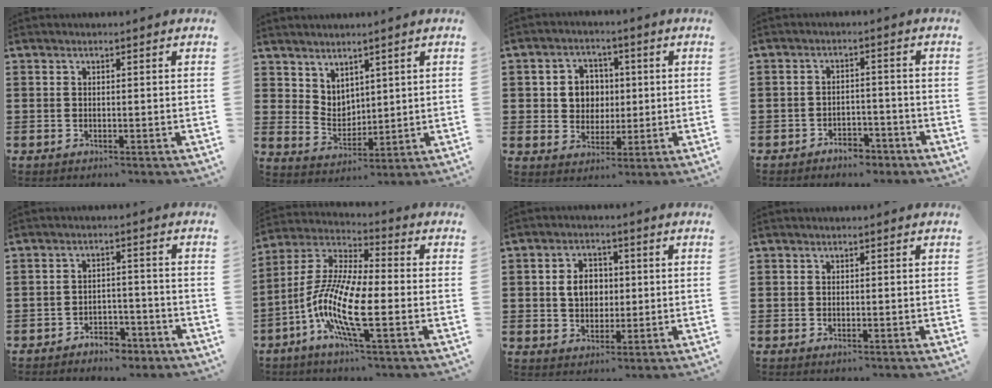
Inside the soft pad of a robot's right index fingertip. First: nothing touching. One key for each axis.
{"total": 4.1, "fx": 3.5, "fy": 2.2, "fz": 0.2, "tx": -0.019, "ty": -0.005, "tz": 0.068}
{"total": 5.7, "fx": 0.6, "fy": 5.2, "fz": 2.1, "tx": -0.055, "ty": 0.015, "tz": 0.006}
{"total": 3.3, "fx": -3.1, "fy": 1.0, "fz": 0.6, "tx": -0.013, "ty": 0.005, "tz": -0.062}
{"total": 3.4, "fx": -3.2, "fy": 1.2, "fz": 0.6, "tx": -0.013, "ty": 0.008, "tz": -0.065}
{"total": 12.4, "fx": -4.2, "fy": 2.7, "fz": 11.4, "tx": -0.259, "ty": -0.016, "tz": -0.088}
{"total": 5.2, "fx": 0.3, "fy": 4.1, "fz": 3.2, "tx": -0.066, "ty": 0.013, "tz": -0.001}
{"total": 0.0}